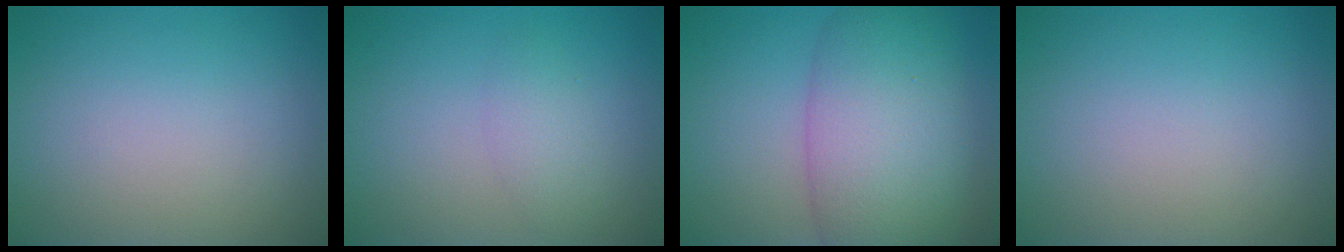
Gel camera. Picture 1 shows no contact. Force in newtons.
{"total": 1.8, "press": 1.8, "slide": 0.1}
{"total": 9.4, "press": 9.4, "slide": 0.2}
{"total": 0.0}